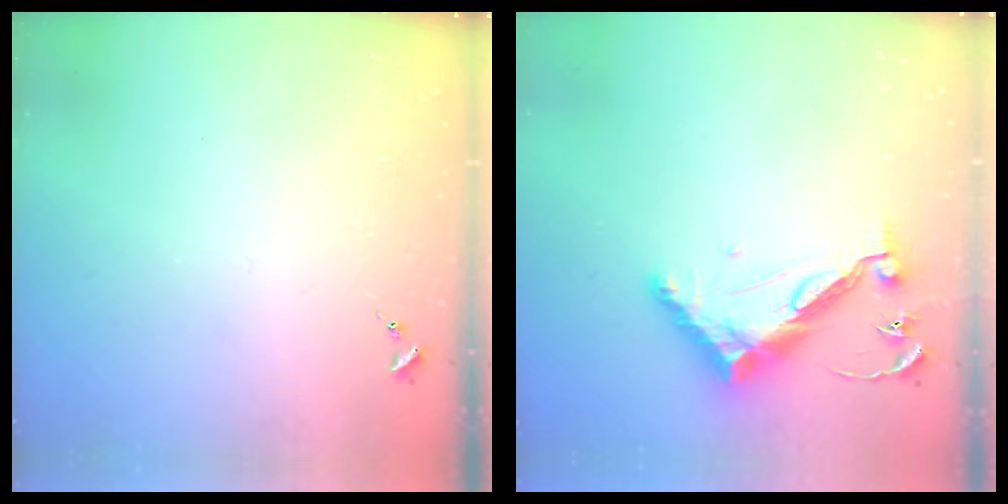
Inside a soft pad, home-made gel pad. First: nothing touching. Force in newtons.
{"total": 12.7, "press": 12.7, "slide": 0.5}